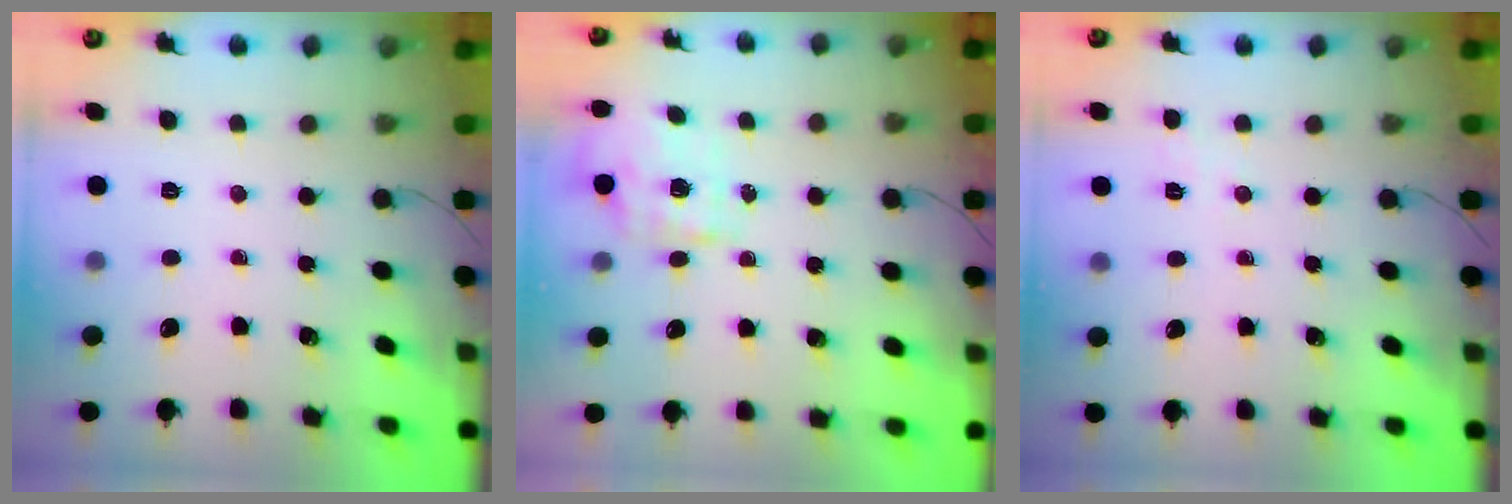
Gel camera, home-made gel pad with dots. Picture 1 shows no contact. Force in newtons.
{"total": 1.9, "press": 1.9, "slide": 0.5}
{"total": 1.2, "press": 0.3, "slide": 1.2}